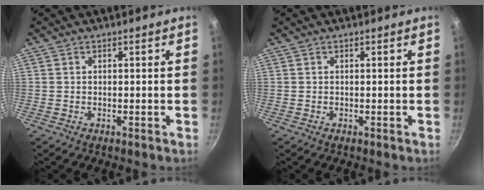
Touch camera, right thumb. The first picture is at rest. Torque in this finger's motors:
{"motor_torque": [-0.01, 0.00, 0.00, 0.00, 0.00]}